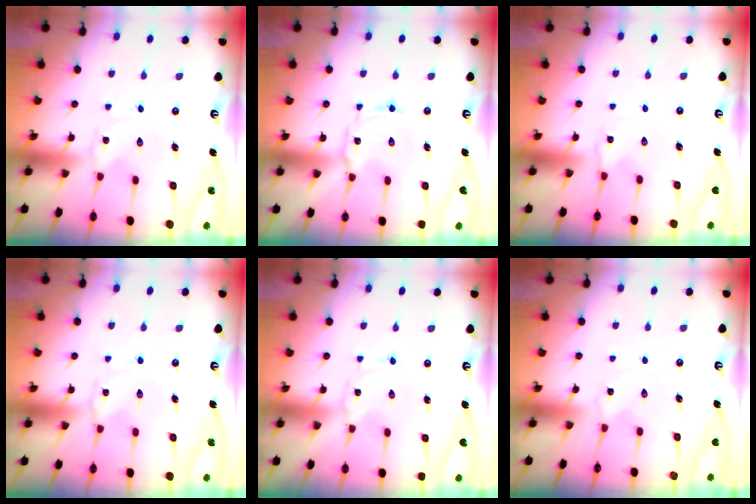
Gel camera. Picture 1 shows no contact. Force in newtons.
{"total": 3.9, "press": 3.9, "slide": 0.4}
{"total": 1.8, "press": 1.8, "slide": 0.2}
{"total": 0.0}
{"total": 0.0}
{"total": 0.8, "press": 0.8, "slide": 0.2}